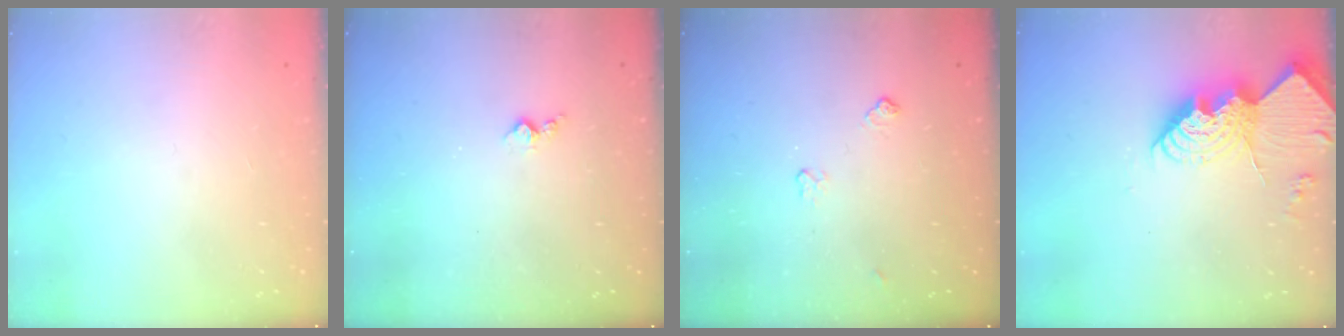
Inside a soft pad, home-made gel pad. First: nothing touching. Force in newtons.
{"total": 3.7, "press": 3.7, "slide": 0.4}
{"total": 3.8, "press": 3.8, "slide": 0.5}
{"total": 17.5, "press": 17.5, "slide": 1.7}